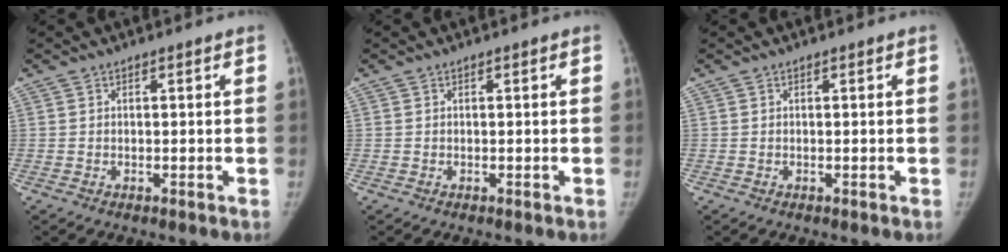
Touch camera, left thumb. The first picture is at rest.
{"total": 0.0}
{"total": 0.0}